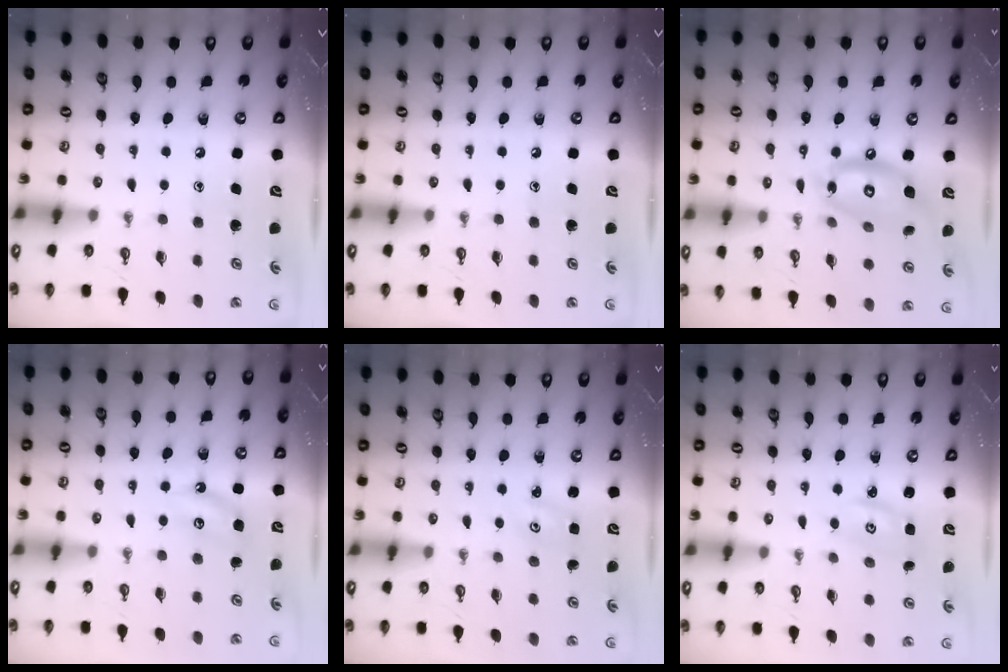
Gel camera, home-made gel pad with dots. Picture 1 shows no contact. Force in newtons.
{"total": 0.0}
{"total": 14.0, "press": 13.9, "slide": 1.5}
{"total": 3.9, "press": 3.8, "slide": 0.5}
{"total": 2.1, "press": 2.1, "slide": 0.3}
{"total": 2.3, "press": 2.3, "slide": 0.2}